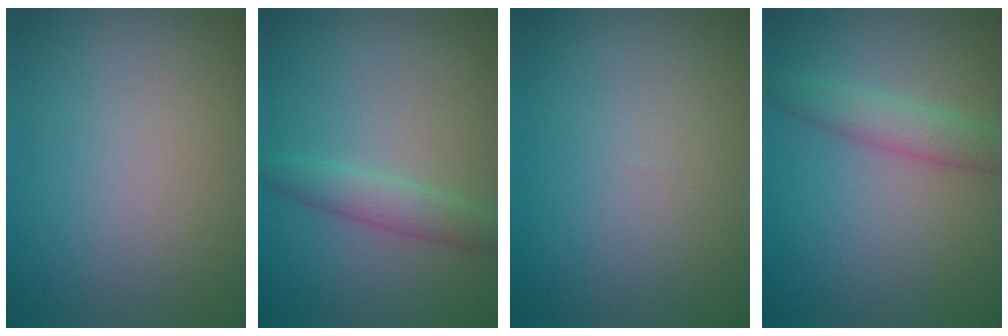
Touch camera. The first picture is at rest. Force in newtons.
{"total": 2.5, "press": 2.5, "slide": 0.1}
{"total": 0.0}
{"total": 2.8, "press": 2.8, "slide": 0.1}